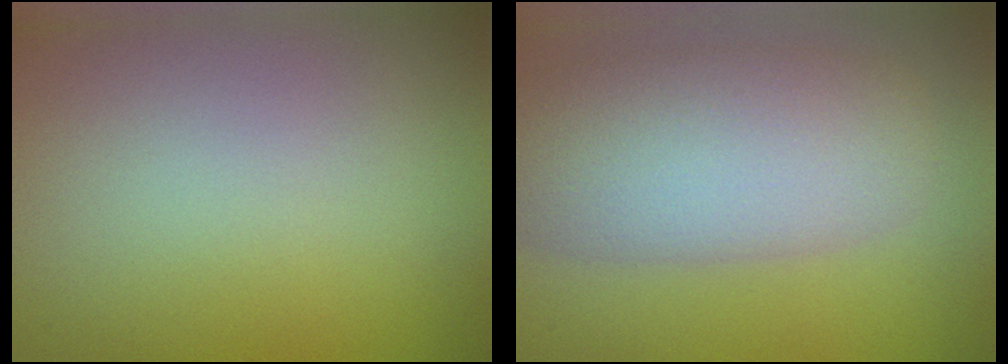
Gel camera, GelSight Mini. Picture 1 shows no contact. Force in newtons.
{"total": 7.5, "press": 7.4, "slide": 0.7}